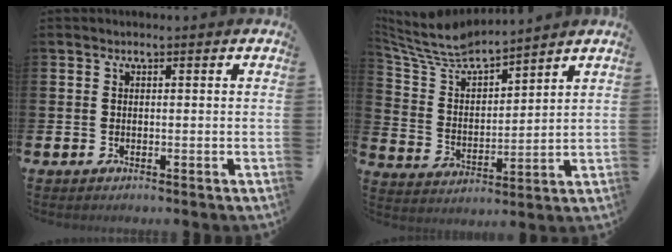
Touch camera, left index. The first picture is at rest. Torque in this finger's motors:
{"motor_torque": [-0.09, -0.53, 0.25, 0.14]}